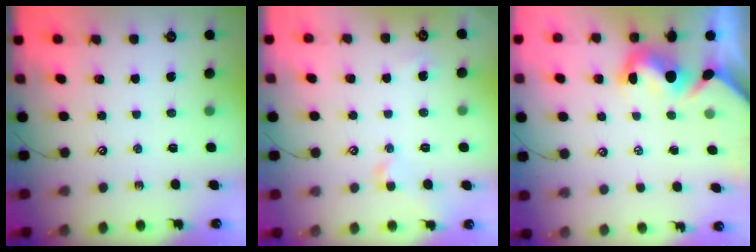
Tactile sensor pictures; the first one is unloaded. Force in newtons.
{"total": 1.7, "press": 1.6, "slide": 0.6}
{"total": 3.3, "press": 3.1, "slide": 1.2}